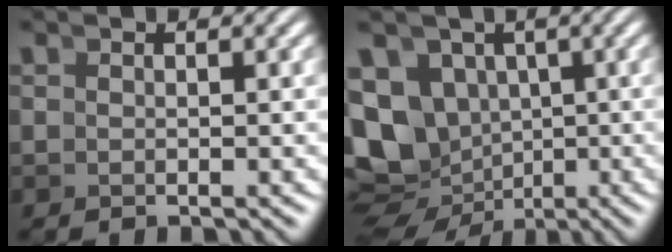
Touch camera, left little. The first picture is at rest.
{"total": 14.6, "force": [-3.5, 13.0, 5.8], "torque": [-0.137, -0.063, -0.046]}